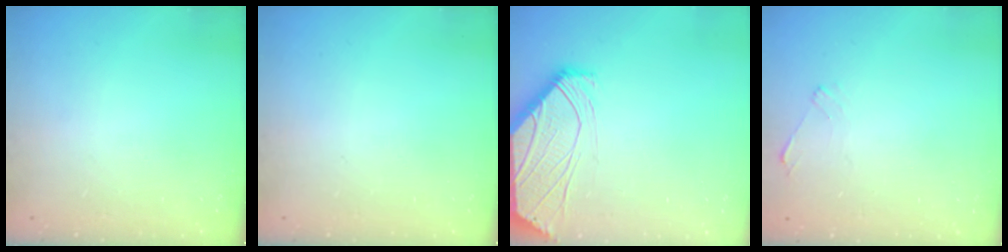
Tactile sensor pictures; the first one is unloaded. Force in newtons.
{"total": 0.0}
{"total": 0.7, "press": 0.5, "slide": 0.4}
{"total": 1.0, "press": 1.0, "slide": 0.3}